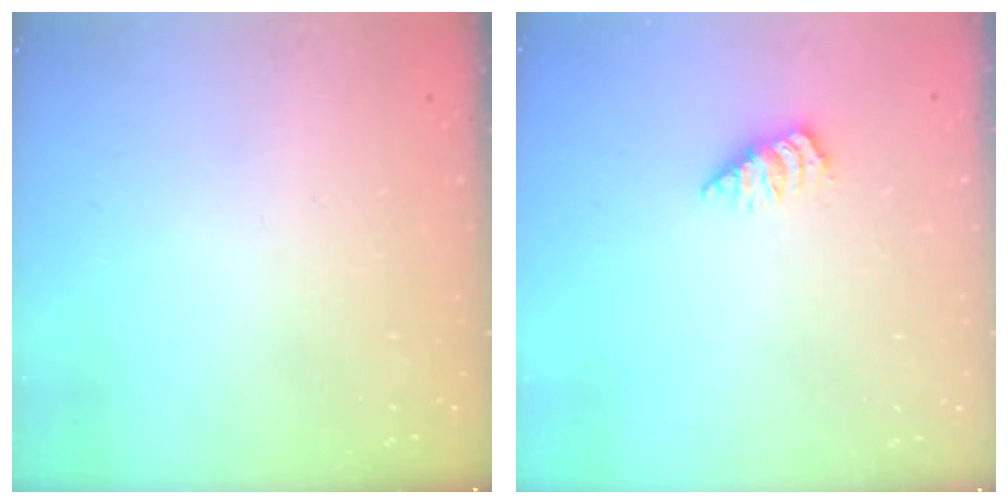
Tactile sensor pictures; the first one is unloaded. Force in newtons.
{"total": 1.7, "press": 1.7, "slide": 0.2}